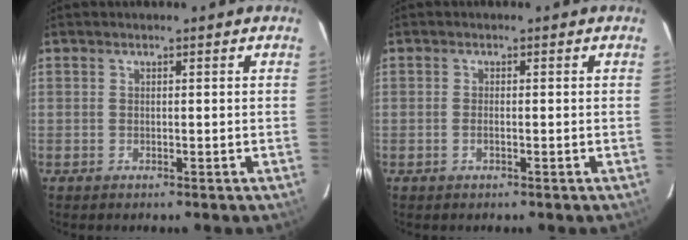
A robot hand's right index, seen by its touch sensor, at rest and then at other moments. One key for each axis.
{"total": 1.0, "fx": -0.4, "fy": 0.4, "fz": 0.8, "tx": -0.018, "ty": 0.001, "tz": -0.007}